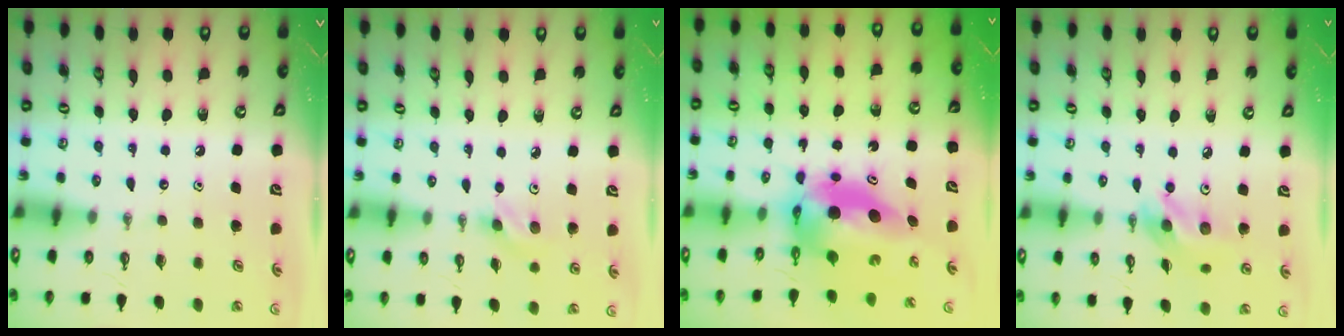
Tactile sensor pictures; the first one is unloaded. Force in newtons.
{"total": 7.9, "press": 5.9, "slide": 5.3}
{"total": 8.3, "press": 8.2, "slide": 0.9}
{"total": 11.5, "press": 11.5, "slide": 0.8}